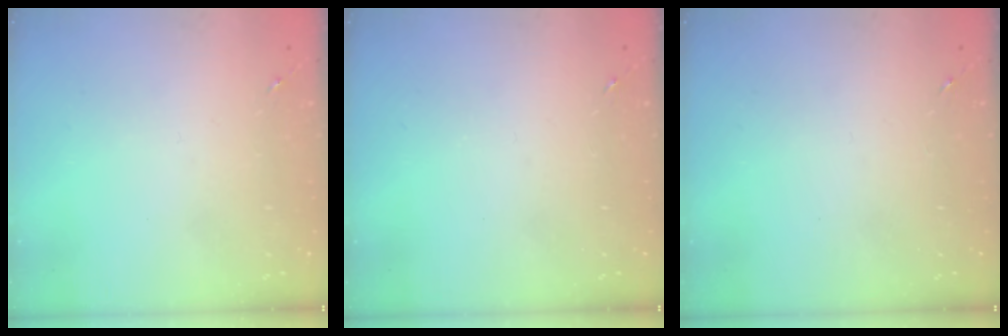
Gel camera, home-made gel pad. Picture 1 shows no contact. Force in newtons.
{"total": 0.0}
{"total": 0.0}